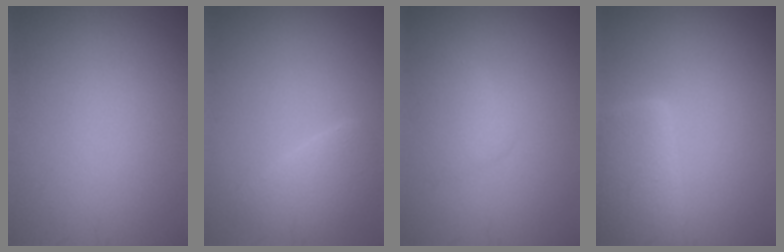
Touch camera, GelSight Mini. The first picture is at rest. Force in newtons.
{"total": 2.9, "press": 2.8, "slide": 0.4}
{"total": 1.8, "press": 1.8, "slide": 0.1}
{"total": 7.1, "press": 7.1, "slide": 0.4}